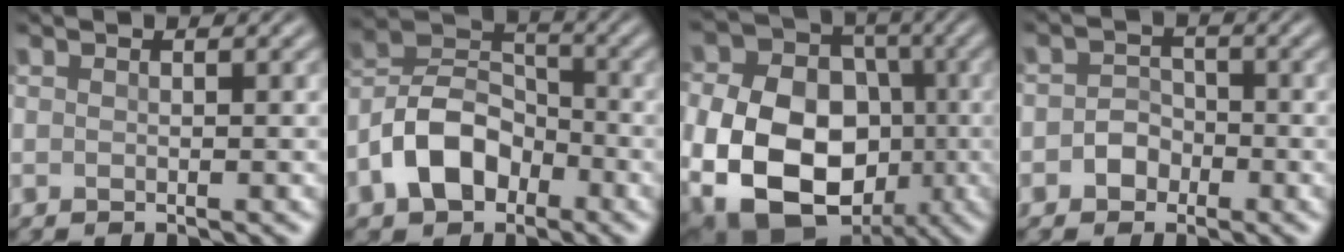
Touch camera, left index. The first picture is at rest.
{"total": 6.8, "force": [-3.2, 4.6, 3.8], "torque": [-0.071, 0.009, -0.074]}
{"total": 16.3, "force": [-3.9, 12.2, 10.1], "torque": [-0.172, -0.034, -0.067]}
{"total": 2.1, "force": [-0.8, 1.7, 0.7], "torque": [-0.005, 0.006, -0.019]}